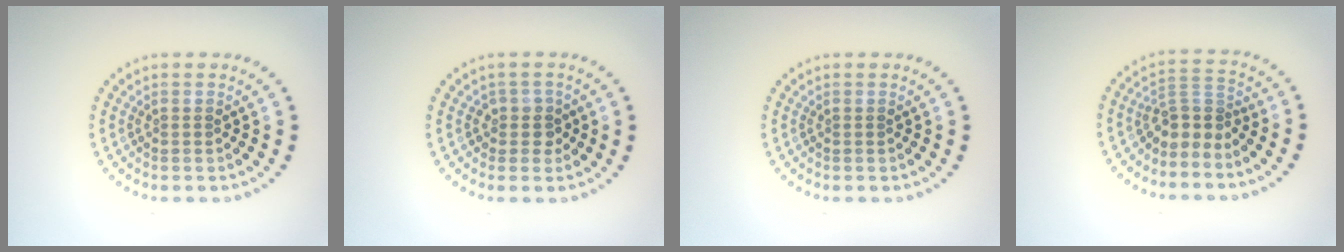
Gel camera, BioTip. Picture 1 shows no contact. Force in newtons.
{"total": 1.8, "press": 1.5, "slide": 1.0}
{"total": 0.0}
{"total": 2.8, "press": 1.9, "slide": 2.0}